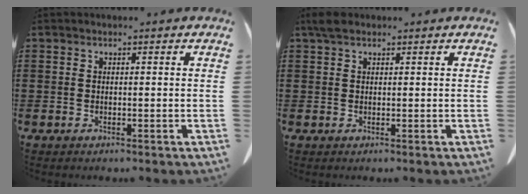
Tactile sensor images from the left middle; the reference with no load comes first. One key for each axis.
{"total": 1.8, "fx": 1.2, "fy": 0.8, "fz": 1.1, "tx": -0.027, "ty": 0.004, "tz": 0.024}